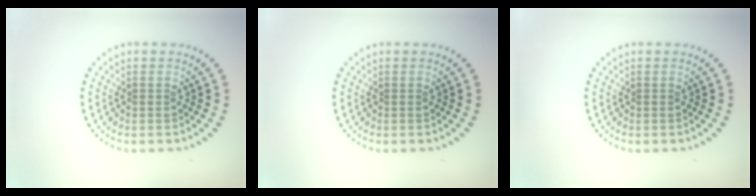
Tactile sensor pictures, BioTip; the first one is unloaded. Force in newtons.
{"total": 0.0}
{"total": 0.0}